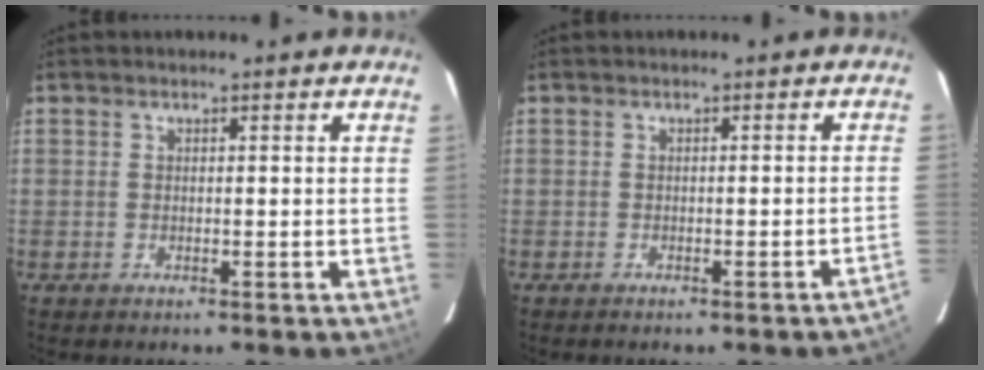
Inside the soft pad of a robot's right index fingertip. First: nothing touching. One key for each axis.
{"total": 1.7, "fx": -1.3, "fy": -0.5, "fz": 1.0, "tx": -0.016, "ty": 0.002, "tz": -0.012}